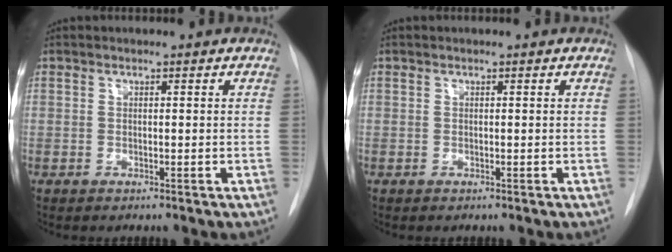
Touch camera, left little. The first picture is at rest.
{"total": 0.0}